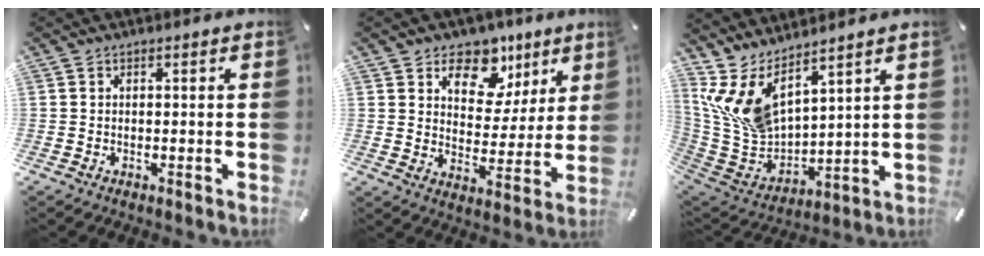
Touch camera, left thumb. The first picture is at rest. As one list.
[{"total": 10.9, "force": [5.9, 8.0, 4.5], "torque": [-0.059, -0.045, 0.104]}, {"total": 12.2, "force": [6.6, 6.9, 7.7], "torque": [-0.197, -0.058, 0.126]}]